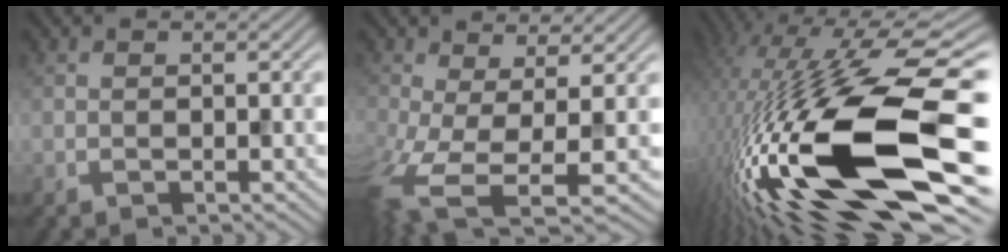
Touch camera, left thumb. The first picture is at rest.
{"total": 7.1, "force": [-1.5, 2.9, 6.3], "torque": [-0.144, -0.034, -0.019]}
{"total": 19.8, "force": [-6.1, 7.5, 17.3], "torque": [-0.343, 0.003, -0.114]}